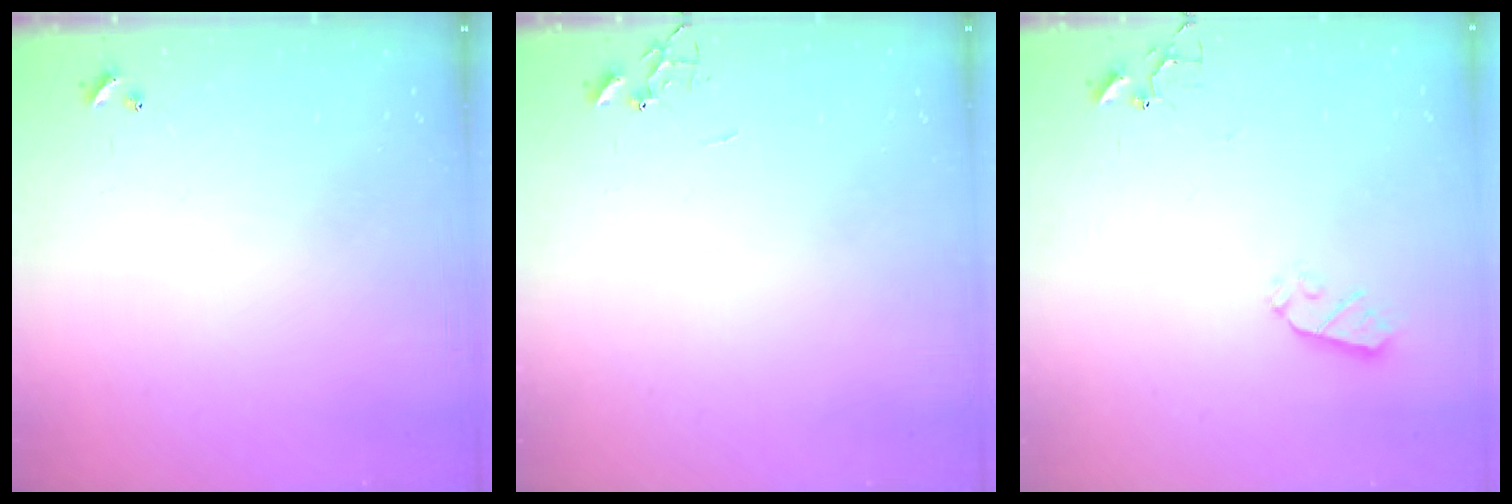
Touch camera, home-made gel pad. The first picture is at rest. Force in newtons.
{"total": 0.0}
{"total": 5.5, "press": 5.5, "slide": 0.4}